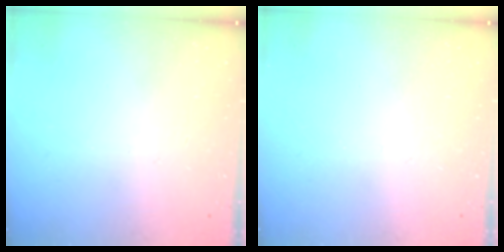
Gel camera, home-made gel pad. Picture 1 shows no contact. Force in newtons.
{"total": 0.0}